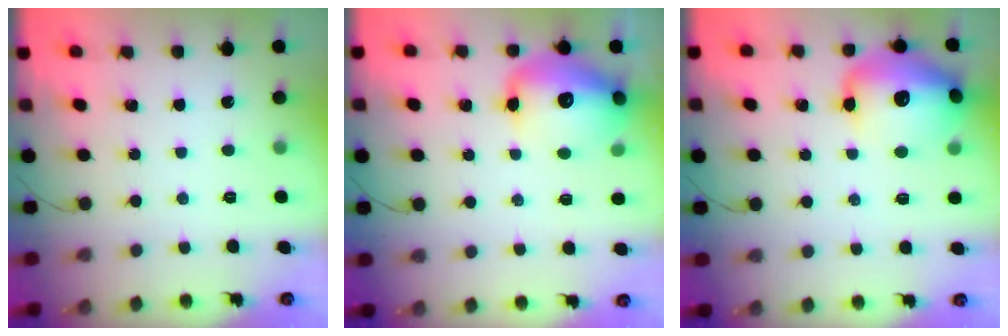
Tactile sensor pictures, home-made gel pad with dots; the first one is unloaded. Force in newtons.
{"total": 15.7, "press": 15.4, "slide": 3.4}
{"total": 16.7, "press": 16.3, "slide": 3.3}